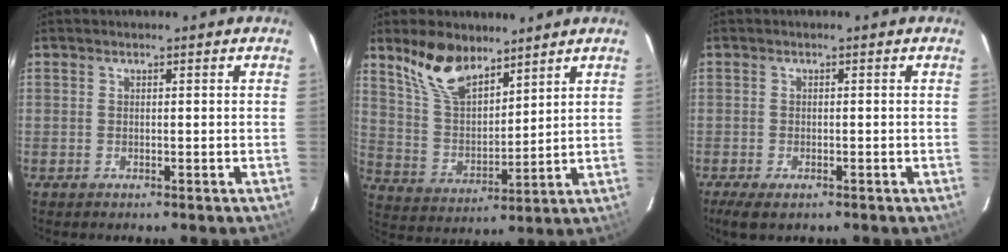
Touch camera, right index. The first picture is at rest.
{"total": 11.9, "force": [8.7, 5.2, 6.1], "torque": [-0.120, 0.014, 0.177]}
{"total": 4.3, "force": [-2.9, 1.7, 2.8], "torque": [-0.064, -0.016, -0.050]}